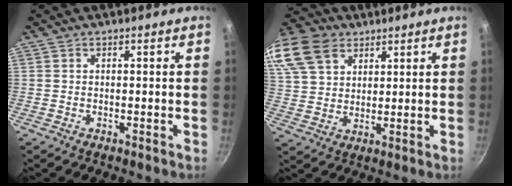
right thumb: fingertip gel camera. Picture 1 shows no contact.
{"total": 18.0, "force": [10.1, 12.3, 8.4], "torque": [-0.184, 0.005, 0.195]}